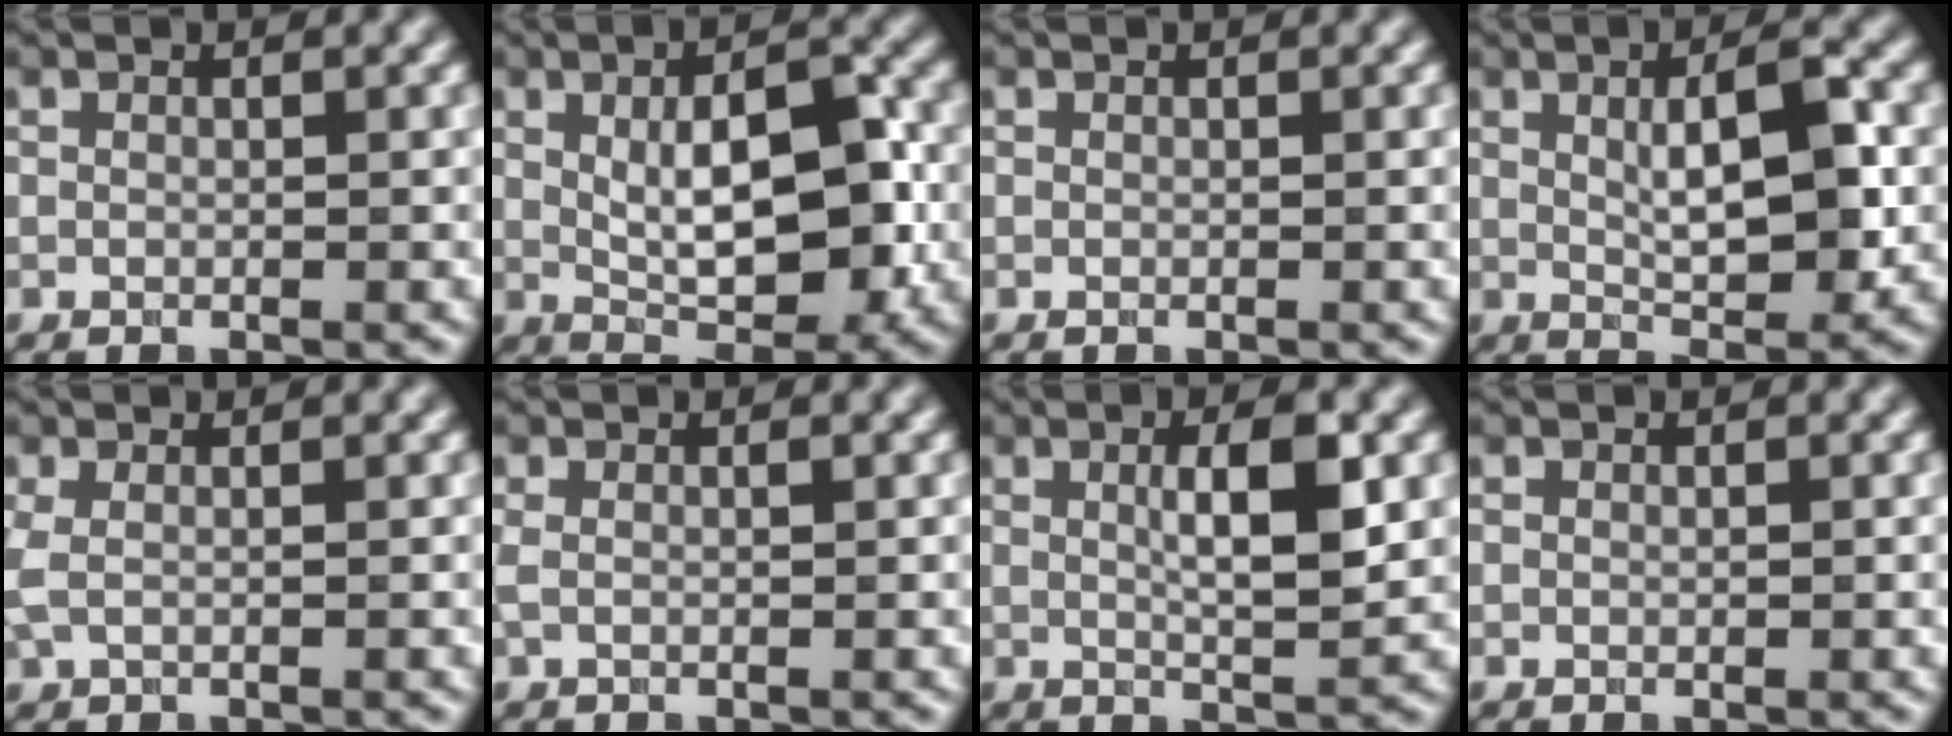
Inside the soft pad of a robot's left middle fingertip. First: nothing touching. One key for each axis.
{"total": 8.1, "fx": 0.2, "fy": 3.3, "fz": 7.4, "tx": -0.112, "ty": 0.003, "tz": 0.003}
{"total": 0.0}
{"total": 6.1, "fx": 0.7, "fy": 1.7, "fz": 5.8, "tx": -0.088, "ty": 0.004, "tz": 0.012}
{"total": 1.4, "fx": 0.1, "fy": 0.5, "fz": 1.3, "tx": -0.037, "ty": 0.004, "tz": -0.003}
{"total": 1.1, "fx": 0.1, "fy": 0.2, "fz": 1.0, "tx": -0.025, "ty": 0.003, "tz": -0.001}
{"total": 4.5, "fx": 0.9, "fy": 0.8, "fz": 4.4, "tx": -0.073, "ty": 0.003, "tz": 0.014}
{"total": 0.0}